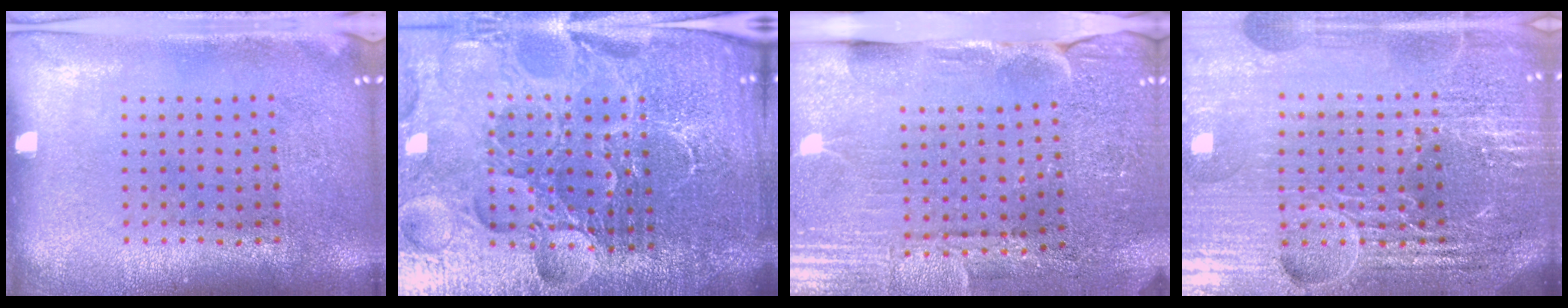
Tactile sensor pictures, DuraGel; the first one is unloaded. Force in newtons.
{"total": 6.2, "press": 5.6, "slide": 2.7}
{"total": 3.5, "press": 3.5, "slide": 0.4}
{"total": 6.4, "press": 5.6, "slide": 3.0}